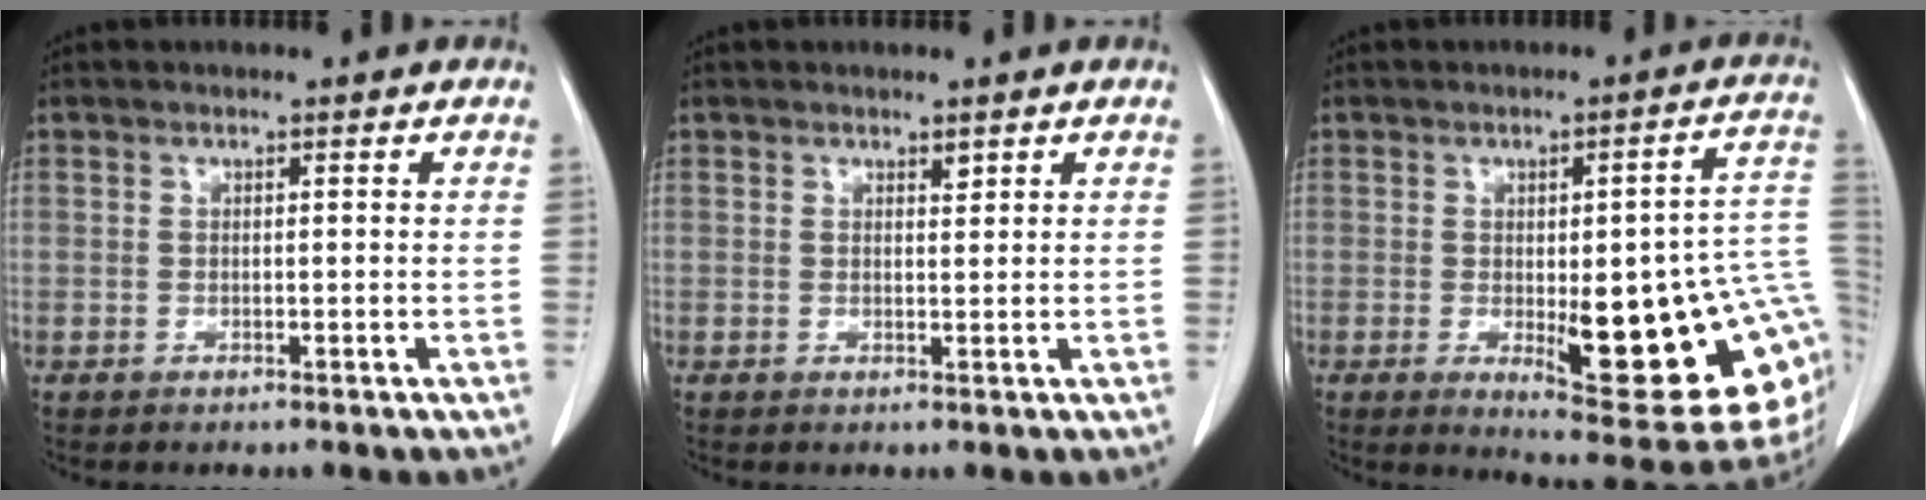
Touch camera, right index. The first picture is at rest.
{"total": 0.8, "force": [0.6, 0.2, 0.5], "torque": [-0.010, -0.006, 0.010]}
{"total": 21.5, "force": [-2.7, 5.2, 20.7], "torque": [-0.188, 0.004, -0.013]}